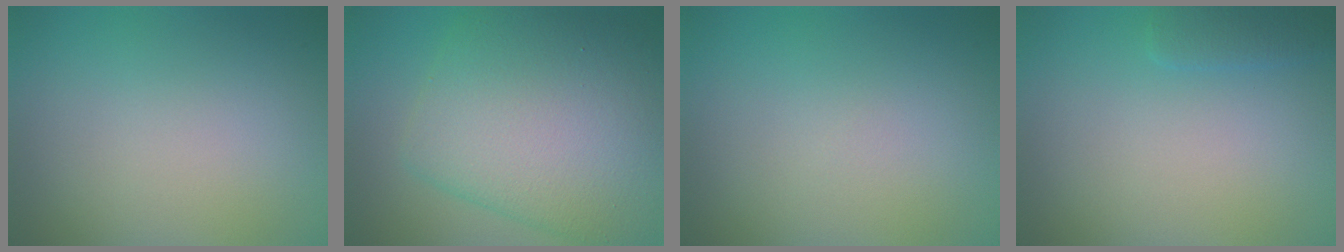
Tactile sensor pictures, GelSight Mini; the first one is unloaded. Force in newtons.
{"total": 10.3, "press": 10.3, "slide": 0.2}
{"total": 0.0}
{"total": 1.4, "press": 1.4, "slide": 0.2}